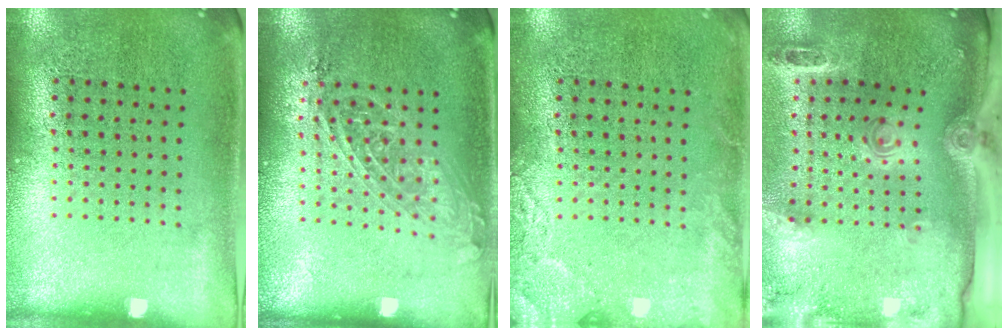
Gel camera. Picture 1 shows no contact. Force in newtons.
{"total": 1.4, "press": 1.3, "slide": 0.7}
{"total": 2.4, "press": 2.4, "slide": 0.3}
{"total": 2.9, "press": 2.1, "slide": 2.1}